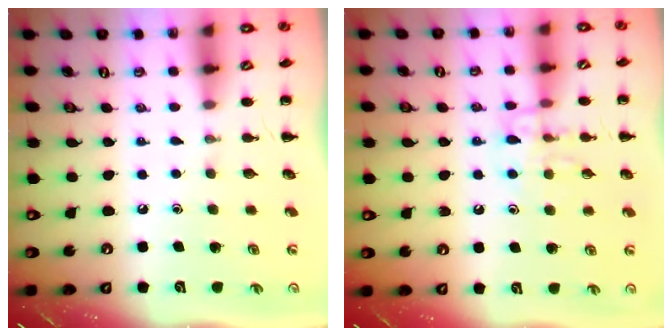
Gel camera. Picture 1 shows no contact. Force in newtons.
{"total": 10.7, "press": 10.7, "slide": 1.0}